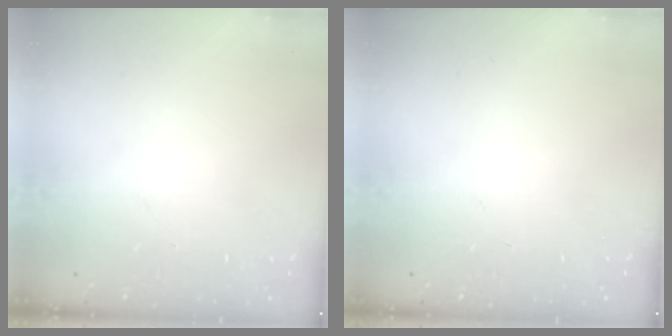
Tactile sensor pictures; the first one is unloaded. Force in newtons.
{"total": 0.0}